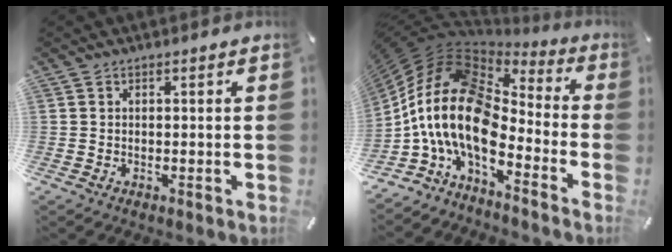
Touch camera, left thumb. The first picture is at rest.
{"total": 17.9, "force": [-5.5, 10.4, 13.5], "torque": [-0.311, -0.001, -0.106]}